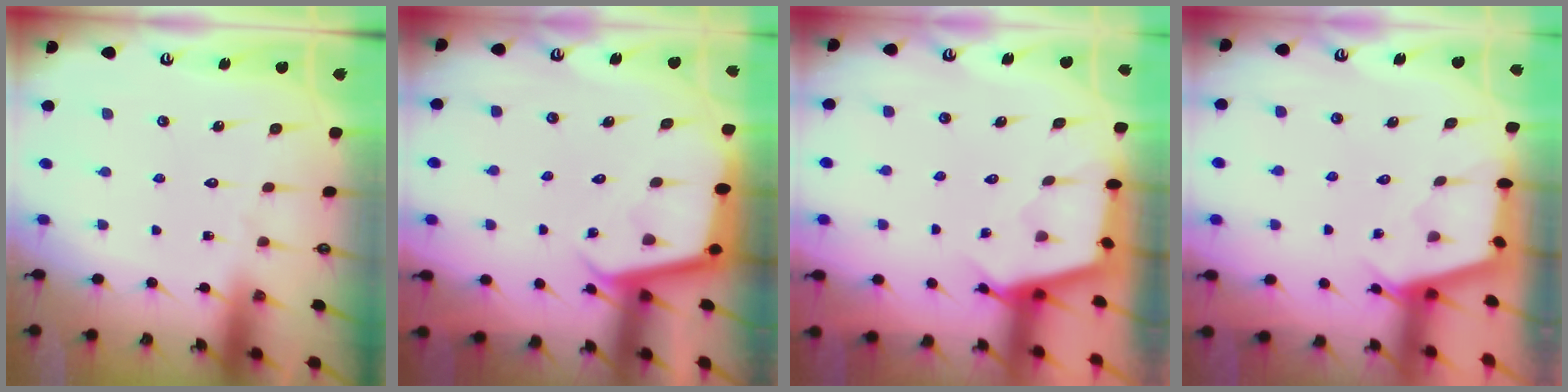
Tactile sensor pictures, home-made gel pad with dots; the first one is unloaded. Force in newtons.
{"total": 3.6, "press": 3.6, "slide": 0.3}
{"total": 2.6, "press": 2.6, "slide": 0.2}
{"total": 2.6, "press": 2.6, "slide": 0.3}